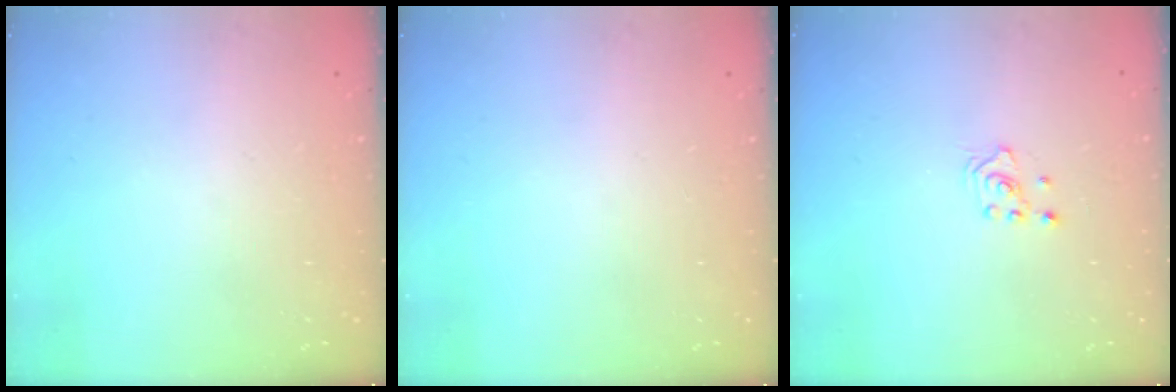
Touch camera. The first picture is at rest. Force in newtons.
{"total": 0.0}
{"total": 2.0, "press": 2.0, "slide": 0.2}